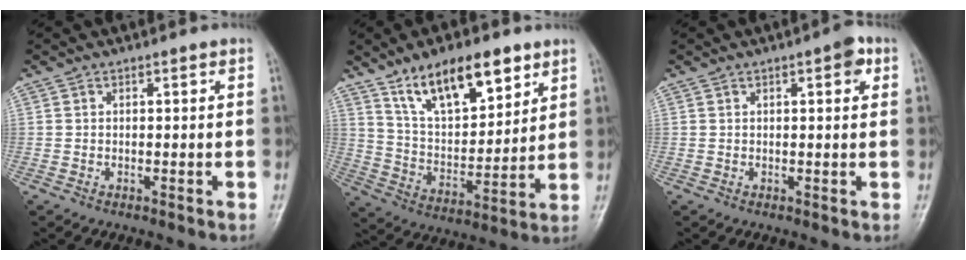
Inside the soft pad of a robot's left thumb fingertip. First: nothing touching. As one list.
[{"total": 16.6, "force": [10.2, 7.3, 10.8], "torque": [-0.139, -0.048, 0.185]}, {"total": 3.2, "force": [1.3, 1.1, 2.7], "torque": [-0.028, 0.001, 0.012]}]